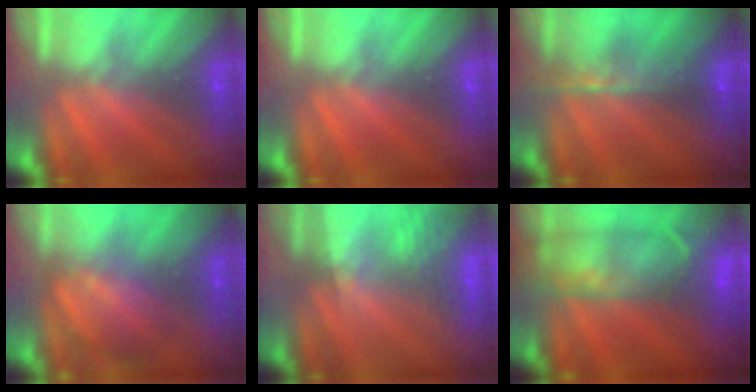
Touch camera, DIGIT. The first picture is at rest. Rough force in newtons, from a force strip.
{"total": 0.0}
{"total": 6.5}
{"total": 3.0}
{"total": 2.3}
{"total": 6.7}